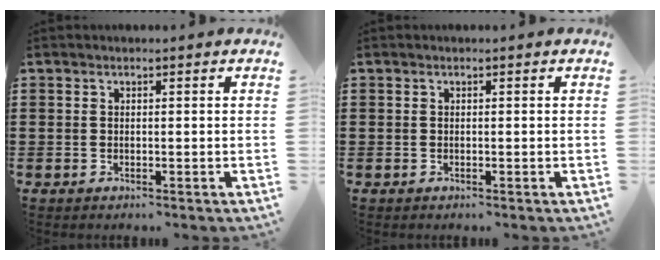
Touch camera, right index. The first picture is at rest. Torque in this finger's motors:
{"motor_torque": [-0.03, 0.06, 0.00, 0.00]}